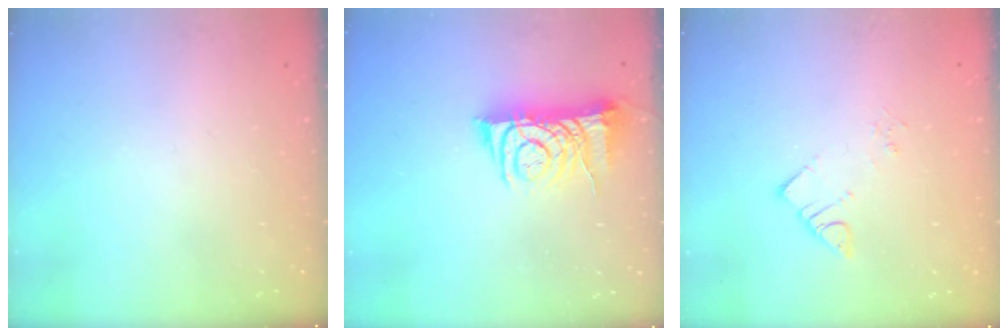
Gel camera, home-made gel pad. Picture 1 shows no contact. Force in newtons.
{"total": 8.9, "press": 8.9, "slide": 1.1}
{"total": 2.8, "press": 2.8, "slide": 0.1}